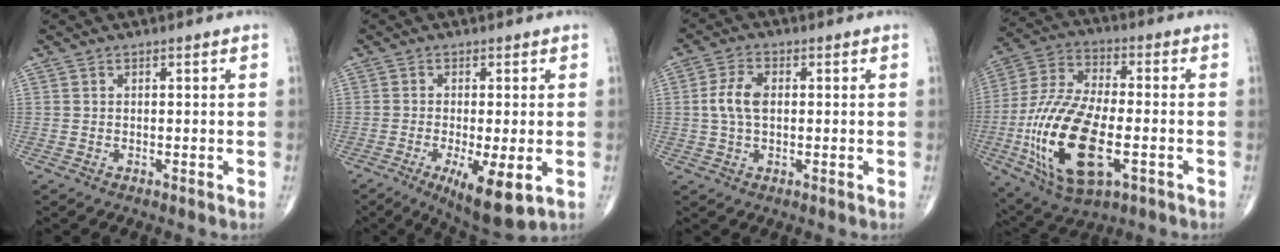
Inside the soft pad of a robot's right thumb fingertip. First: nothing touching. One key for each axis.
{"total": 9.3, "fx": -3.1, "fy": 2.5, "fz": 8.5, "tx": -0.138, "ty": -0.021, "tz": -0.046}
{"total": 5.5, "fx": 0.4, "fy": 3.2, "fz": 4.4, "tx": -0.097, "ty": 0.009, "tz": 0.003}
{"total": 22.0, "fx": -5.5, "fy": 10.3, "fz": 18.6, "tx": -0.383, "ty": 0.008, "tz": -0.090}